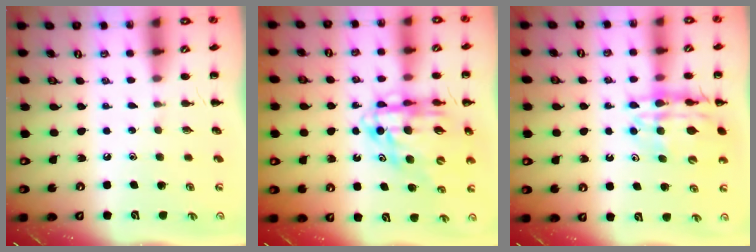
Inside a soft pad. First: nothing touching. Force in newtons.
{"total": 15.1, "press": 14.5, "slide": 4.2}
{"total": 15.0, "press": 14.6, "slide": 3.6}